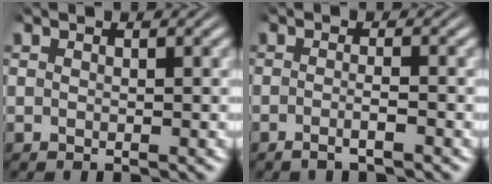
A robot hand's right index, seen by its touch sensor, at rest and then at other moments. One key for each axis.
{"total": 1.6, "fx": -1.3, "fy": -0.1, "fz": 1.0, "tx": -0.022, "ty": -0.003, "tz": -0.024}